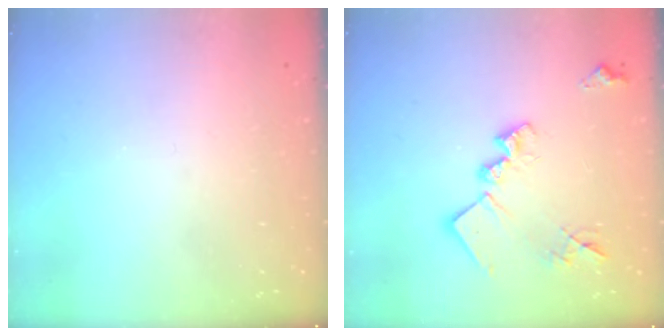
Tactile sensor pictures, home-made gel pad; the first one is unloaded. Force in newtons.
{"total": 16.6, "press": 16.6, "slide": 0.5}